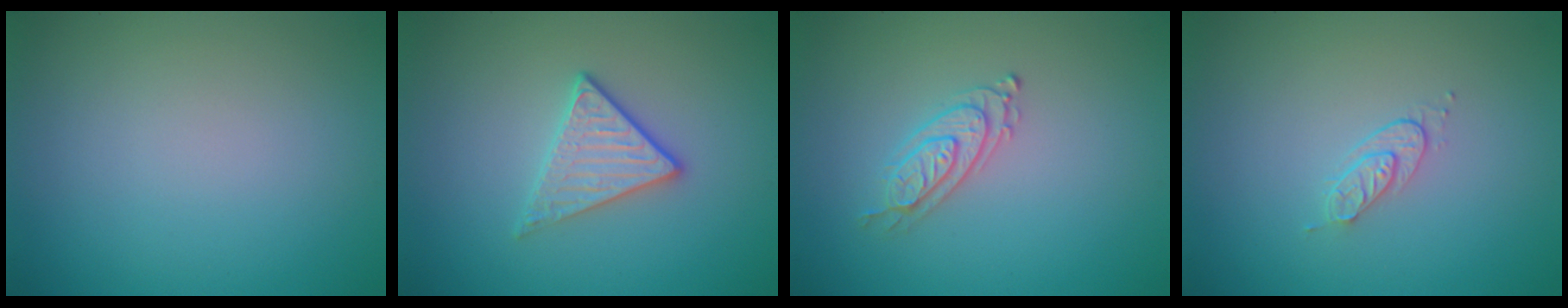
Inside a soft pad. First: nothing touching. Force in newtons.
{"total": 2.7, "press": 2.4, "slide": 1.2}
{"total": 2.2, "press": 2.0, "slide": 0.8}
{"total": 1.5, "press": 0.8, "slide": 1.3}